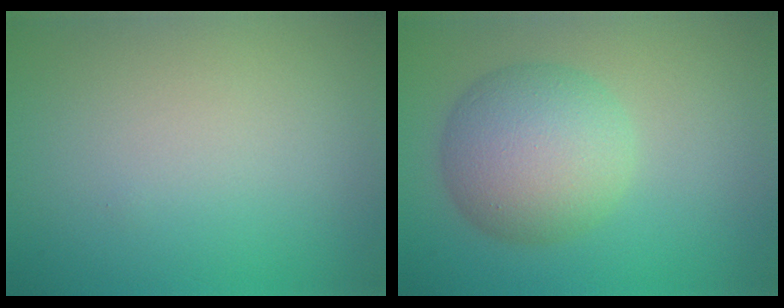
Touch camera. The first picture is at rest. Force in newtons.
{"total": 6.9, "press": 6.9, "slide": 0.3}